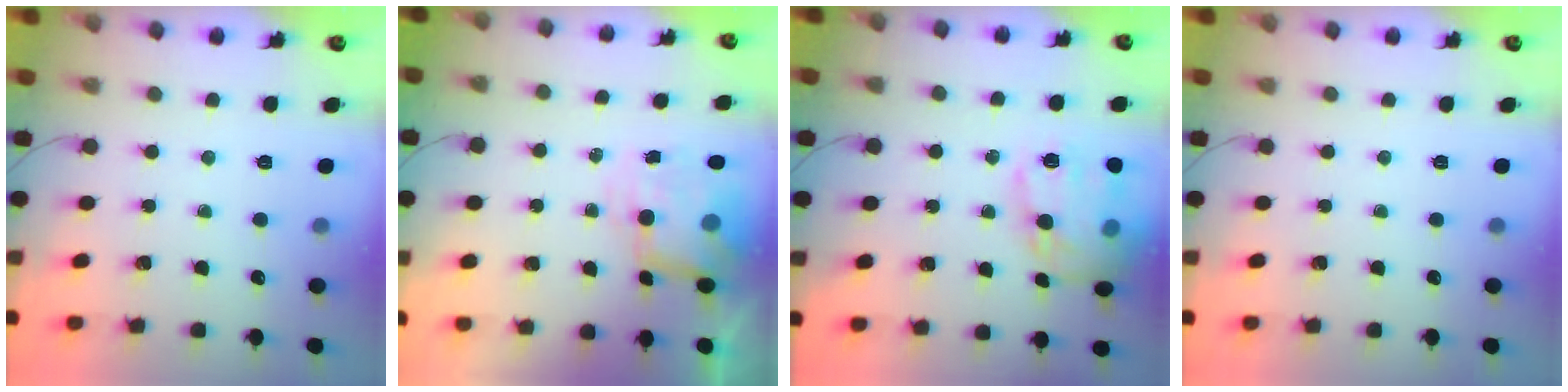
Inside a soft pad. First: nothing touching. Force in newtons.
{"total": 7.8, "press": 7.6, "slide": 1.7}
{"total": 19.4, "press": 19.3, "slide": 1.6}
{"total": 0.0}